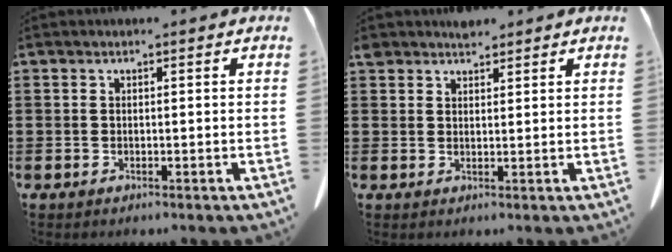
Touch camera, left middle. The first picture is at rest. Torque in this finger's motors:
{"motor_torque": [0.53, 0.46, 0.00, 0.03]}